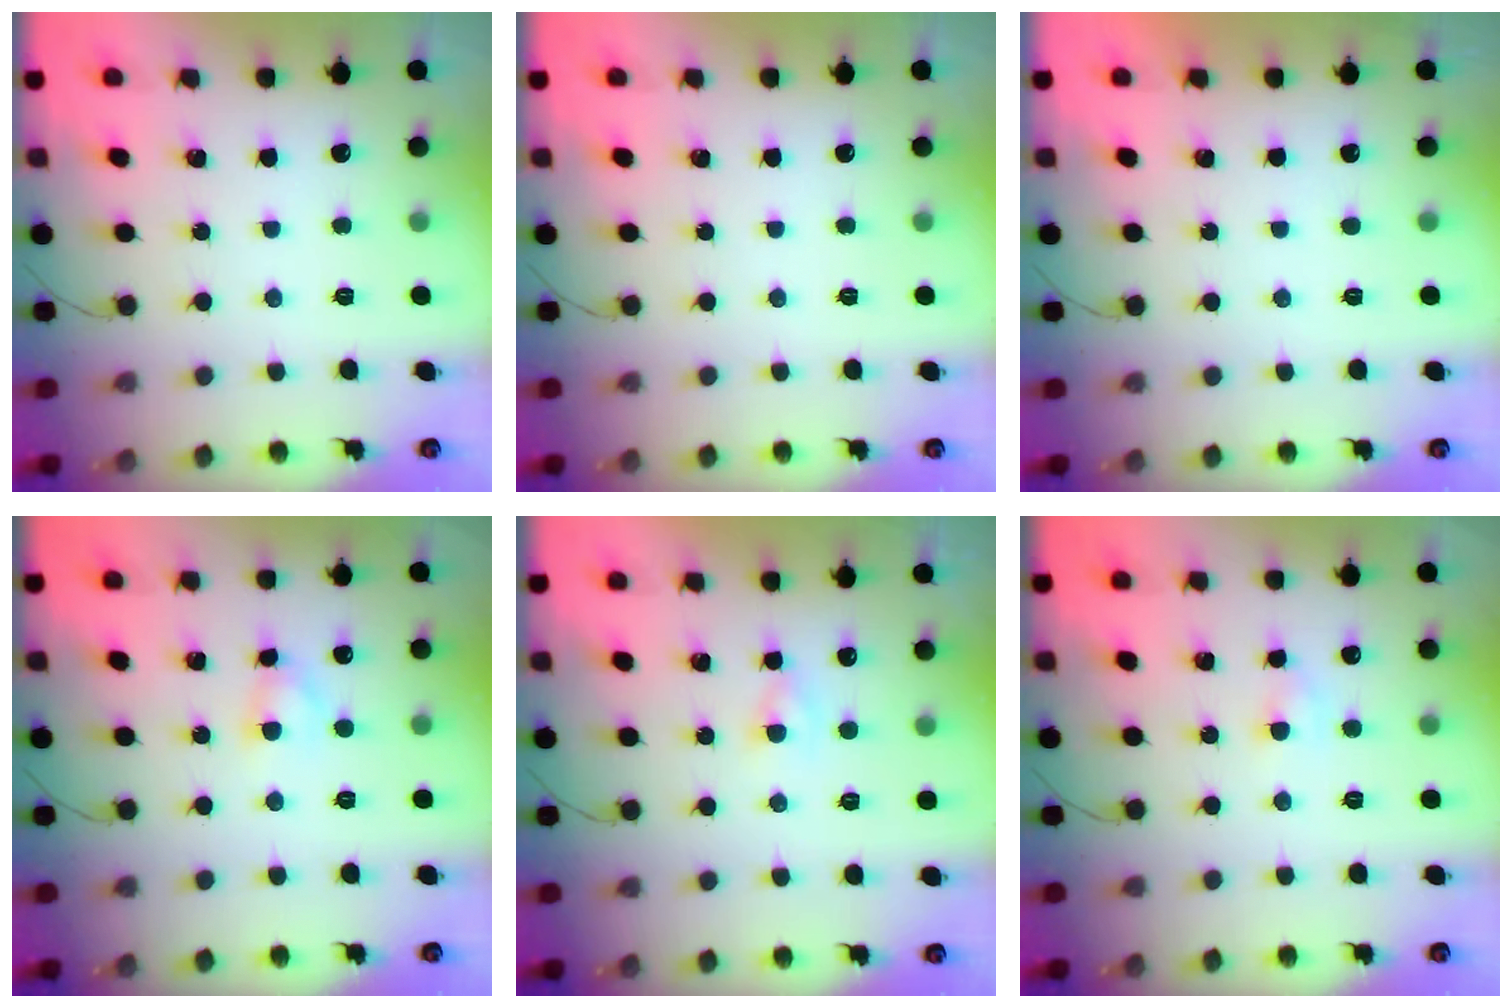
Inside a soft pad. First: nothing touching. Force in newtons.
{"total": 0.0}
{"total": 1.0, "press": 0.9, "slide": 0.2}
{"total": 3.4, "press": 3.2, "slide": 1.1}
{"total": 1.9, "press": 1.7, "slide": 0.9}
{"total": 3.0, "press": 2.8, "slide": 1.0}